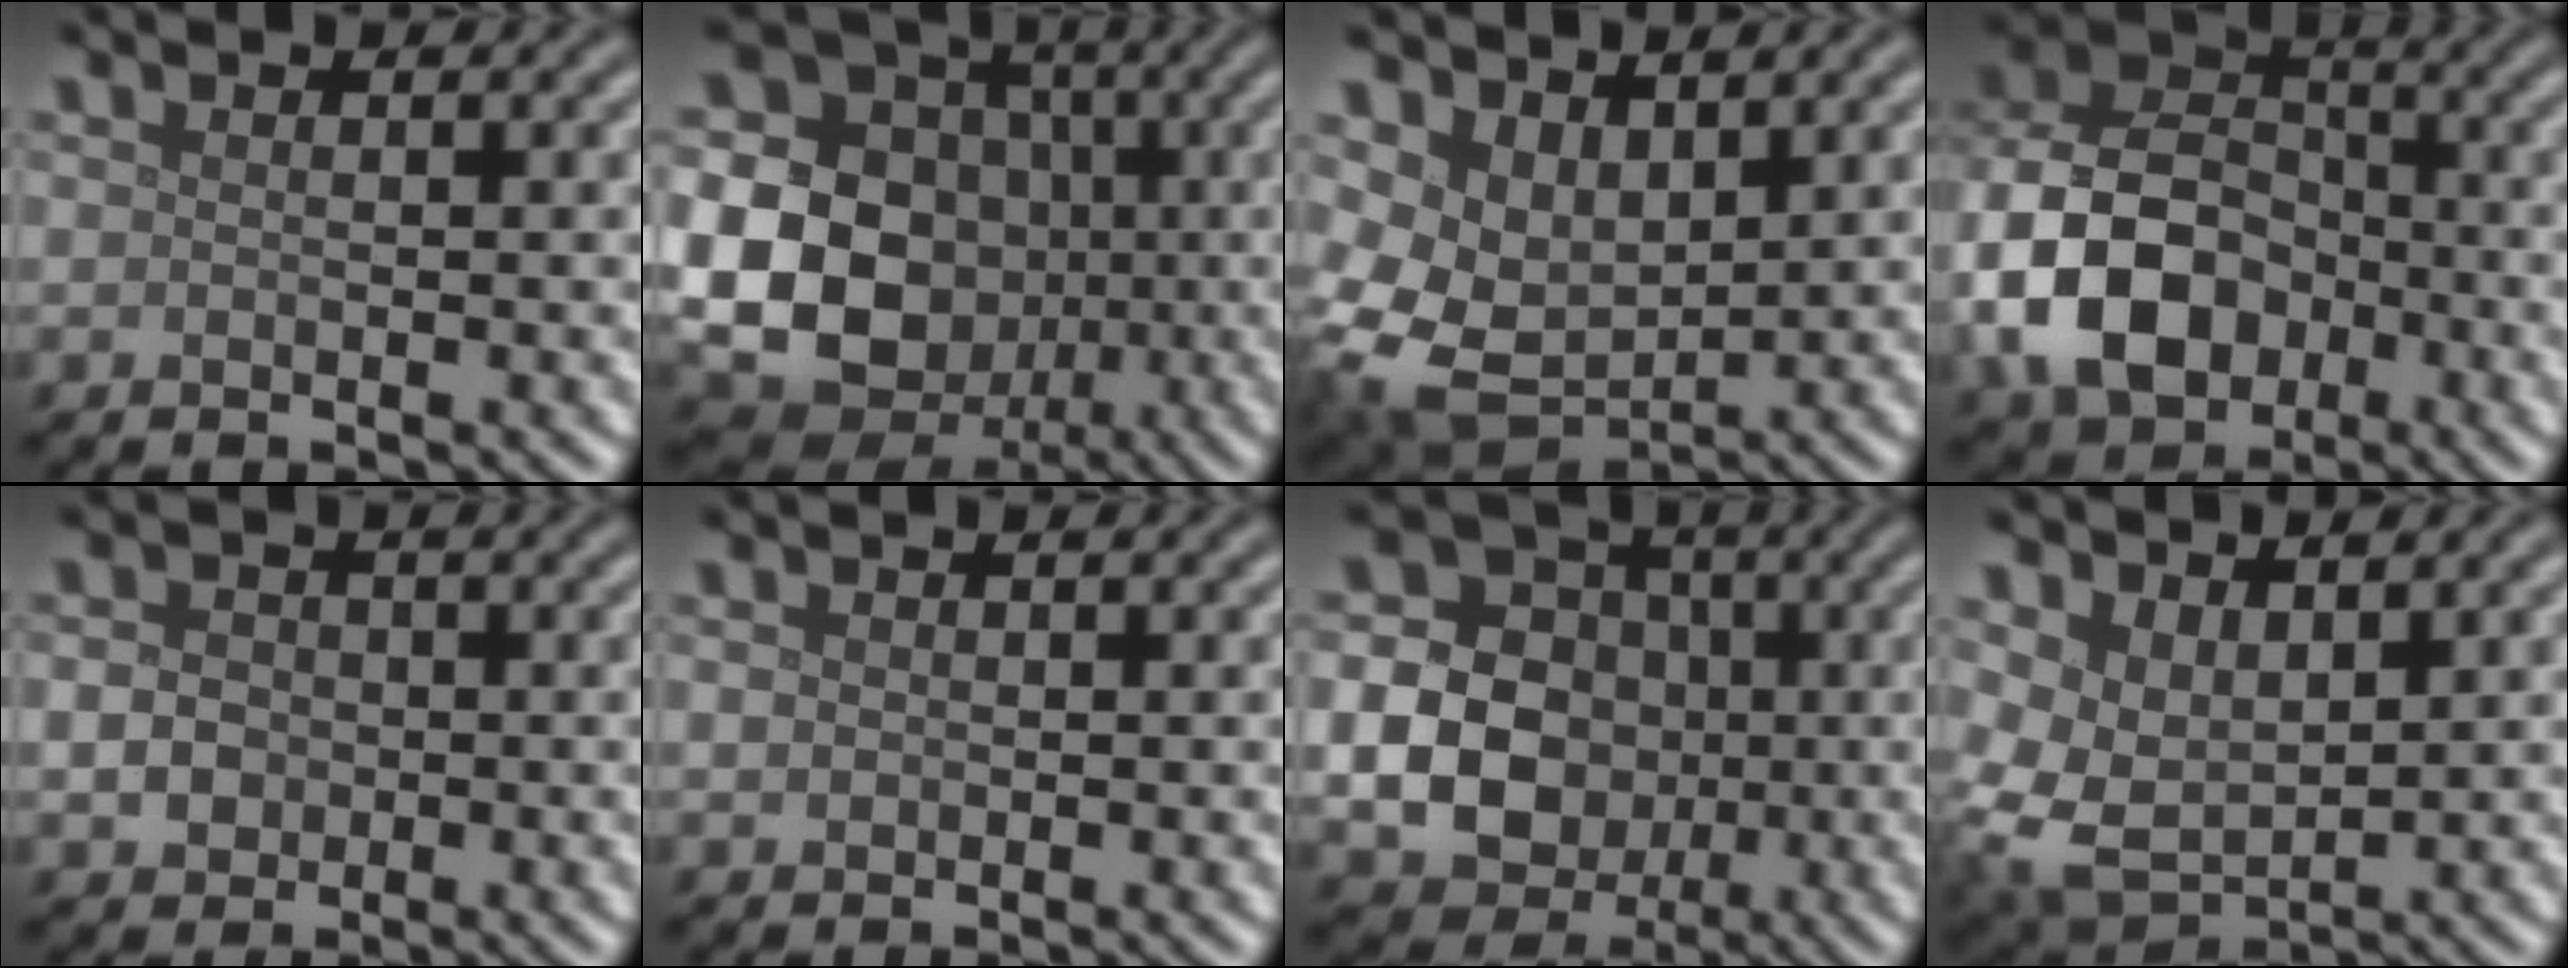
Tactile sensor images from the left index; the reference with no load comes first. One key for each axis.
{"total": 18.6, "fx": -2.1, "fy": 16.7, "fz": 7.8, "tx": -0.192, "ty": -0.003, "tz": -0.068}
{"total": 6.9, "fx": 0.9, "fy": 5.0, "fz": 4.7, "tx": -0.112, "ty": -0.023, "tz": 0.026}
{"total": 11.0, "fx": -3.1, "fy": 8.1, "fz": 6.8, "tx": -0.143, "ty": -0.002, "tz": -0.066}
{"total": 2.3, "fx": -0.4, "fy": 2.0, "fz": 1.0, "tx": -0.017, "ty": 0.001, "tz": -0.012}
{"total": 0.6, "fx": 0.1, "fy": 0.6, "fz": 0.2, "tx": -0.003, "ty": 0.000, "tz": 0.000}
{"total": 10.1, "fx": -0.9, "fy": 9.1, "fz": 4.3, "tx": -0.071, "ty": -0.019, "tz": -0.031}
{"total": 5.7, "fx": 0.9, "fy": 3.8, "fz": 4.2, "tx": -0.108, "ty": -0.014, "tz": 0.026}